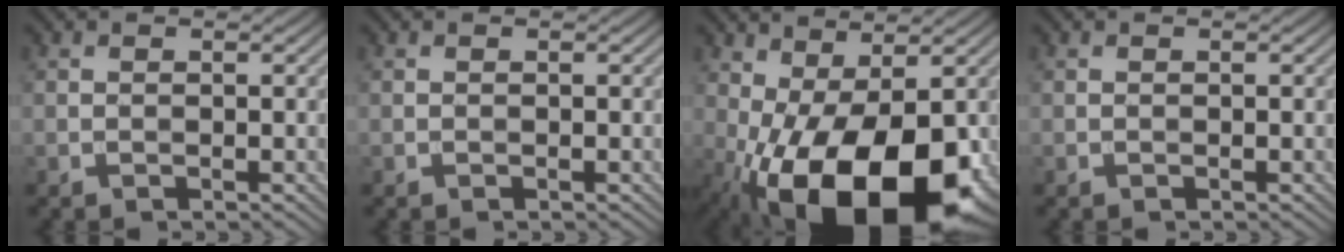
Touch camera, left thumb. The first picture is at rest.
{"total": 0.0}
{"total": 18.0, "force": [-5.7, 9.0, 14.5], "torque": [-0.258, -0.032, -0.070]}
{"total": 0.0}